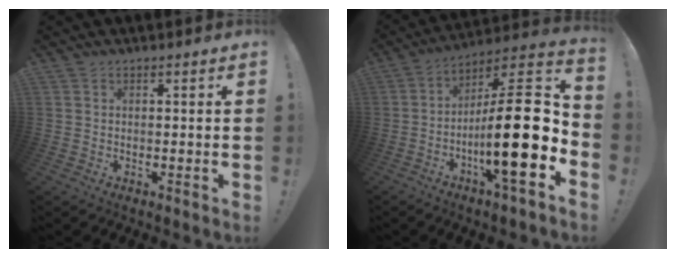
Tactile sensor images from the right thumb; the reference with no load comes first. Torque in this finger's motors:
{"motor_torque": [2.41, 2.60, 1.71, -1.06, 0.62]}